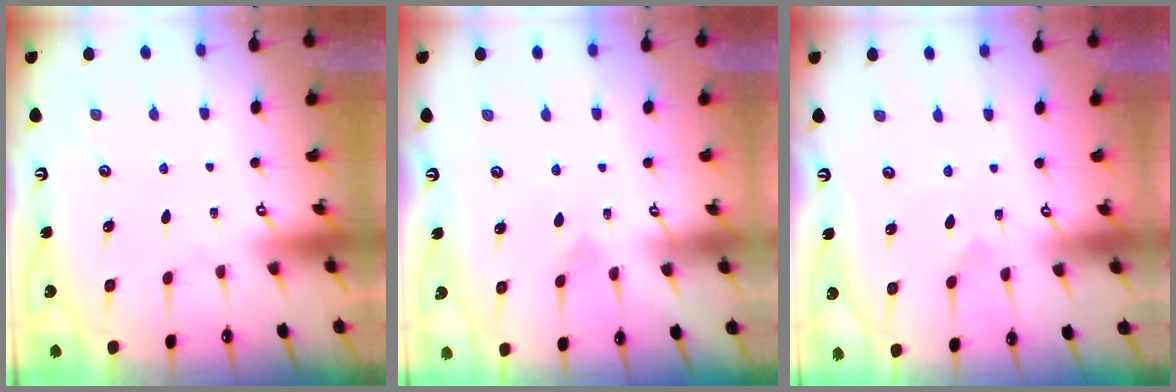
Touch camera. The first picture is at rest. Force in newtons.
{"total": 3.0, "press": 3.0, "slide": 0.2}
{"total": 1.7, "press": 1.7, "slide": 0.2}